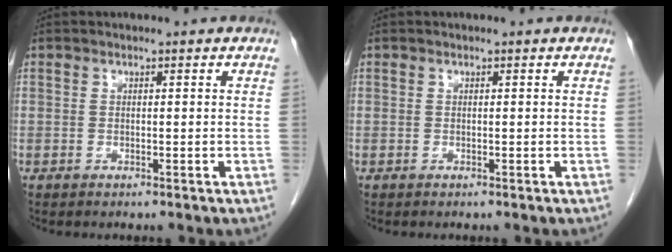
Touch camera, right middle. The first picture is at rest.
{"total": 0.0}